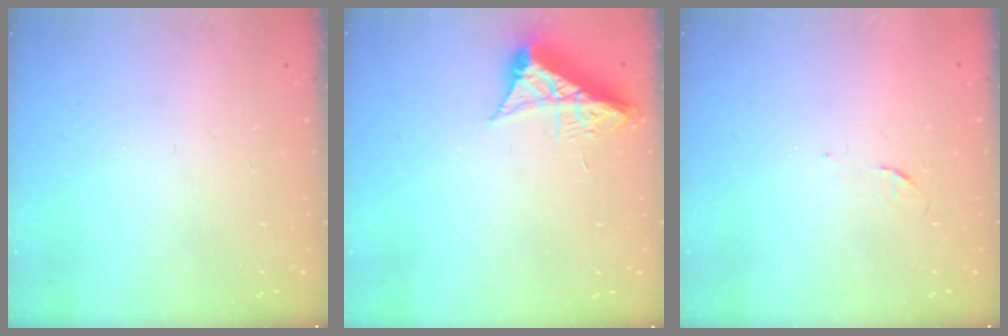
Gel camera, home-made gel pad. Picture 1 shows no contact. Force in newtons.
{"total": 8.2, "press": 8.2, "slide": 0.3}
{"total": 3.3, "press": 3.3, "slide": 0.5}